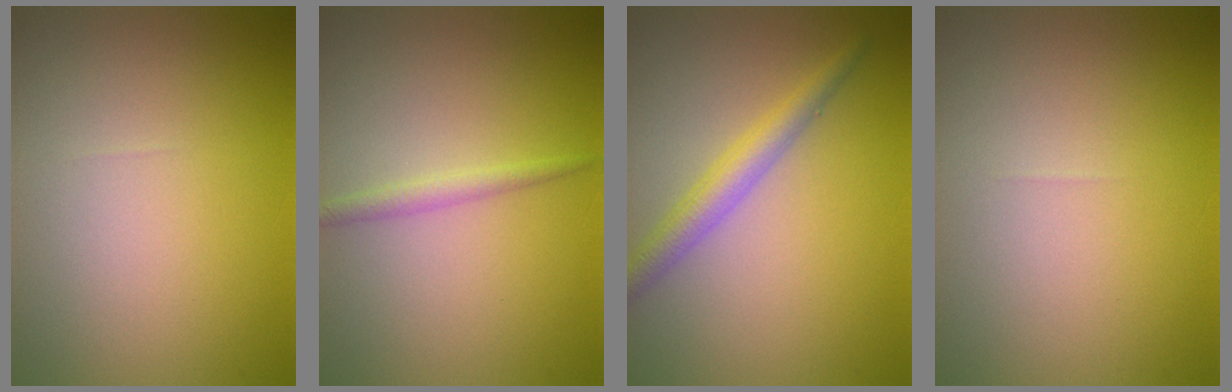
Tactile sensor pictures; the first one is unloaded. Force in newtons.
{"total": 1.3, "press": 1.3, "slide": 0.0}
{"total": 2.8, "press": 2.8, "slide": 0.0}
{"total": 0.0}